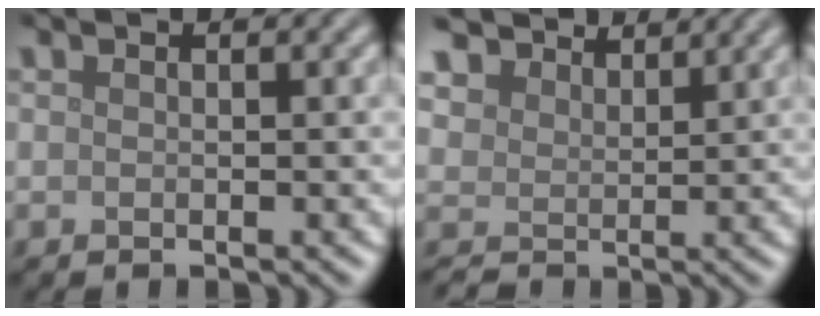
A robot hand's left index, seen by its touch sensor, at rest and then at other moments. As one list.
[{"total": 5.1, "force": [4.2, 2.7, 1.0], "torque": [-0.041, 0.000, 0.077]}]